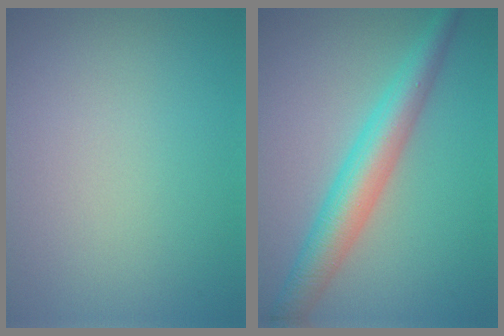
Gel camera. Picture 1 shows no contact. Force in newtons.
{"total": 5.3, "press": 5.3, "slide": 0.1}